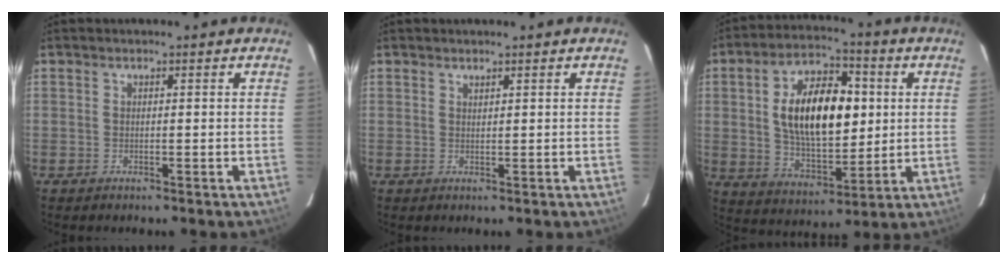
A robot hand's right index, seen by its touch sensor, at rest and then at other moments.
{"total": 0.7, "force": [0.7, 0.1, 0.2], "torque": [-0.003, -0.001, 0.013]}
{"total": 17.6, "force": [2.7, 9.4, 14.6], "torque": [-0.251, 0.021, 0.056]}